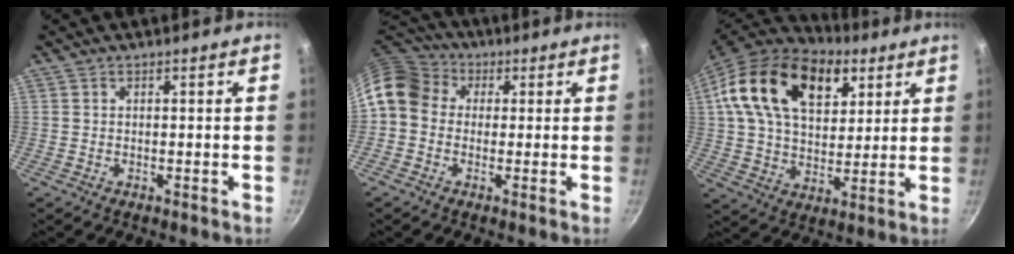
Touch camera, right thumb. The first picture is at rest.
{"total": 10.6, "force": [1.6, 8.9, 5.5], "torque": [-0.081, 0.026, 0.006]}
{"total": 21.9, "force": [9.9, 13.2, 14.4], "torque": [-0.216, -0.018, 0.163]}